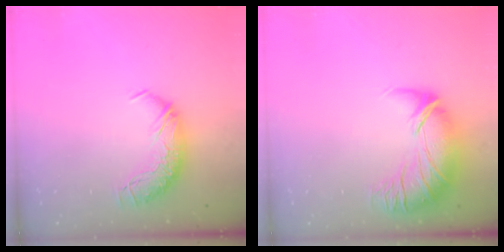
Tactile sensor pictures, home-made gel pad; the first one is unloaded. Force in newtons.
{"total": 2.9, "press": 0.6, "slide": 2.9}